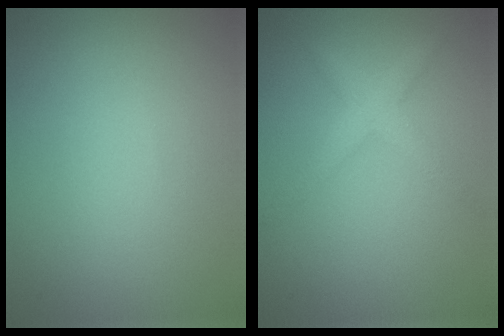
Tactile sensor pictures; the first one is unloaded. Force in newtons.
{"total": 2.3, "press": 2.3, "slide": 0.1}